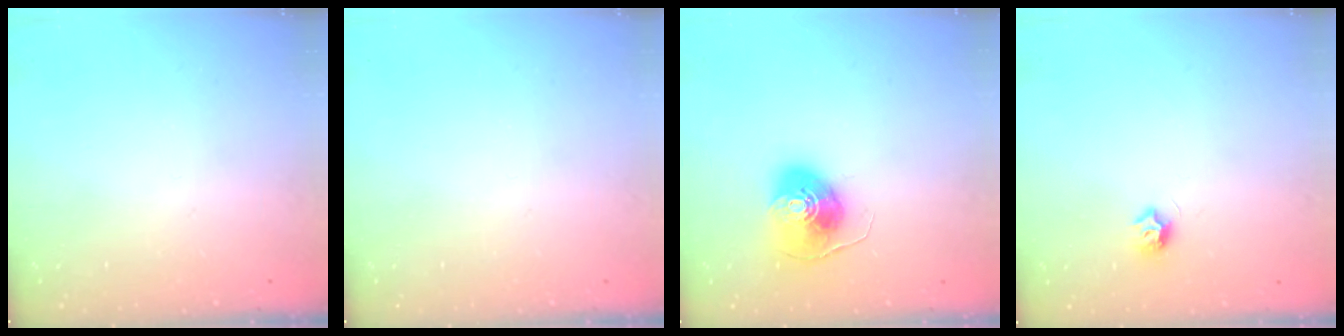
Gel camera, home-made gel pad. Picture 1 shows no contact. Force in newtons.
{"total": 0.0}
{"total": 8.9, "press": 8.9, "slide": 0.8}
{"total": 6.6, "press": 6.5, "slide": 0.6}